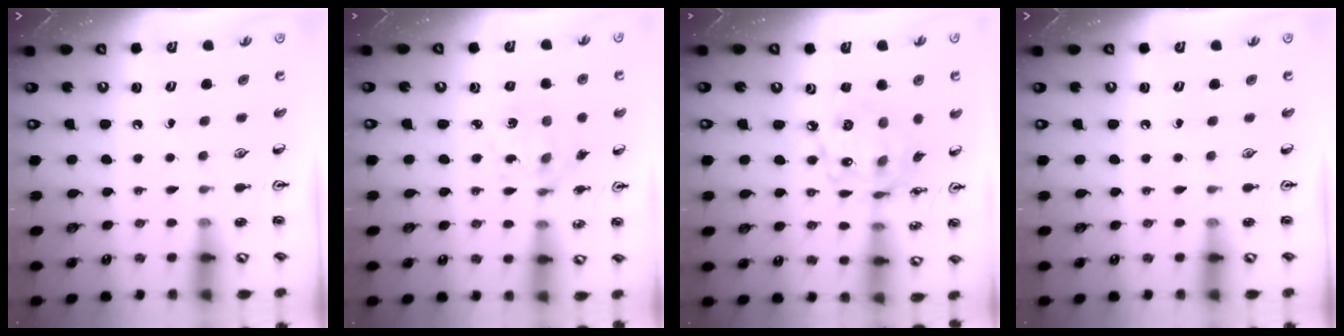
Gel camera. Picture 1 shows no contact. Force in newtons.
{"total": 4.4, "press": 4.2, "slide": 1.2}
{"total": 14.7, "press": 14.7, "slide": 1.1}
{"total": 0.0}